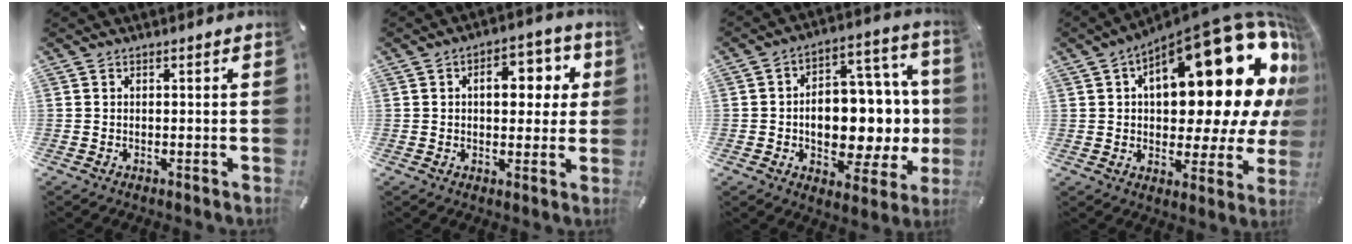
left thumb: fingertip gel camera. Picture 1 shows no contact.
{"total": 9.5, "force": [2.1, 6.1, 7.0], "torque": [-0.080, -0.004, 0.025]}
{"total": 15.5, "force": [-1.2, 10.4, 11.4], "torque": [-0.137, -0.007, -0.013]}
{"total": 29.6, "force": [11.2, 13.4, 23.9], "torque": [-0.327, -0.084, 0.193]}